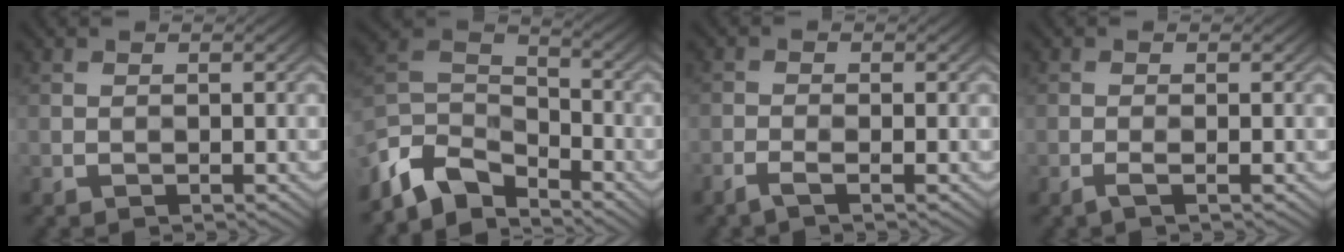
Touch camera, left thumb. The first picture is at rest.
{"total": 8.8, "force": [-5.2, 5.1, 4.9], "torque": [-0.115, 0.010, -0.113]}
{"total": 1.3, "force": [-0.4, 0.2, 1.2], "torque": [-0.023, 0.003, -0.016]}
{"total": 1.1, "force": [0.6, 0.0, 0.9], "torque": [-0.014, 0.007, 0.001]}